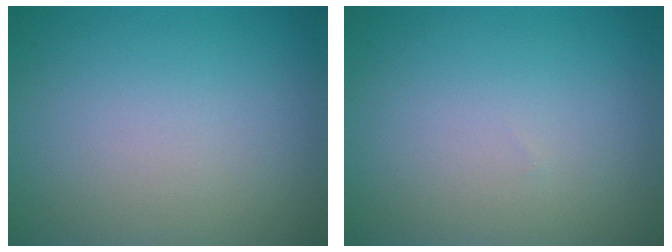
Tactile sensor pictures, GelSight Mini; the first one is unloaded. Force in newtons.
{"total": 0.0}